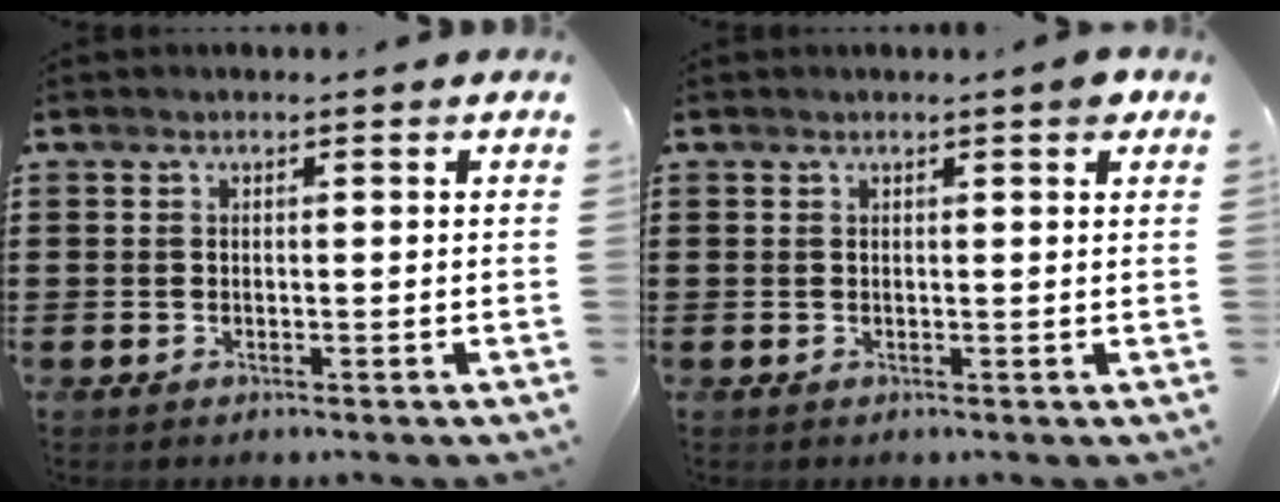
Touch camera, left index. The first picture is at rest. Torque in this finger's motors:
{"motor_torque": [2.14, 0.00, 0.05, 0.06]}